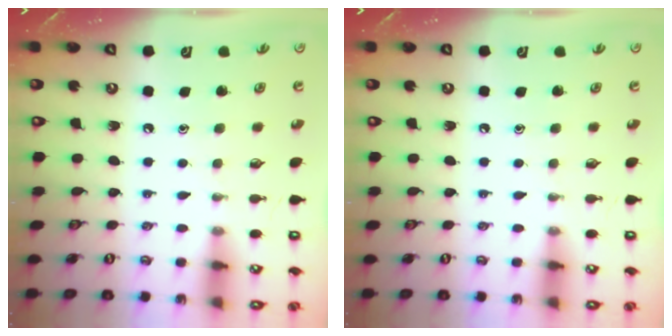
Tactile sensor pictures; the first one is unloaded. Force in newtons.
{"total": 0.0}